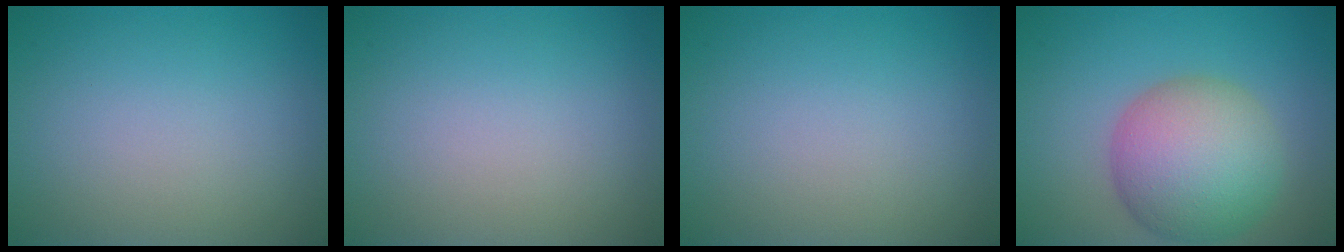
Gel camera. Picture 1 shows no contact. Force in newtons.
{"total": 0.0}
{"total": 0.0}
{"total": 8.5, "press": 8.4, "slide": 0.3}